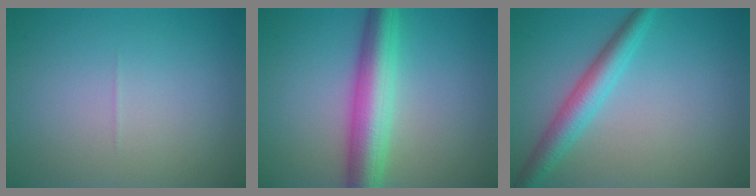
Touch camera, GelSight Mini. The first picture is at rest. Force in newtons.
{"total": 6.5, "press": 6.5, "slide": 0.1}
{"total": 3.8, "press": 3.8, "slide": 0.1}